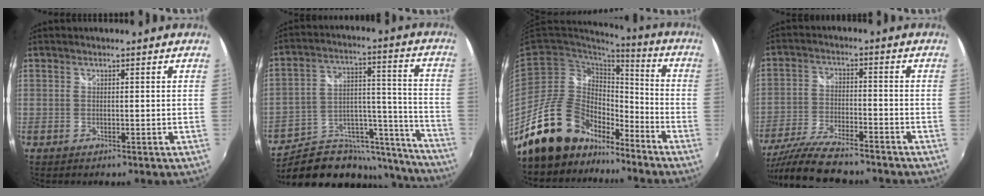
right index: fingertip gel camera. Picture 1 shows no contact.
{"total": 20.8, "force": [-16.1, 10.5, 8.0], "torque": [-0.122, 0.056, -0.198]}
{"total": 18.9, "force": [-14.1, 9.9, 7.8], "torque": [-0.149, 0.027, -0.232]}
{"total": 14.1, "force": [-12.2, 2.6, 6.7], "torque": [-0.151, -0.030, -0.218]}